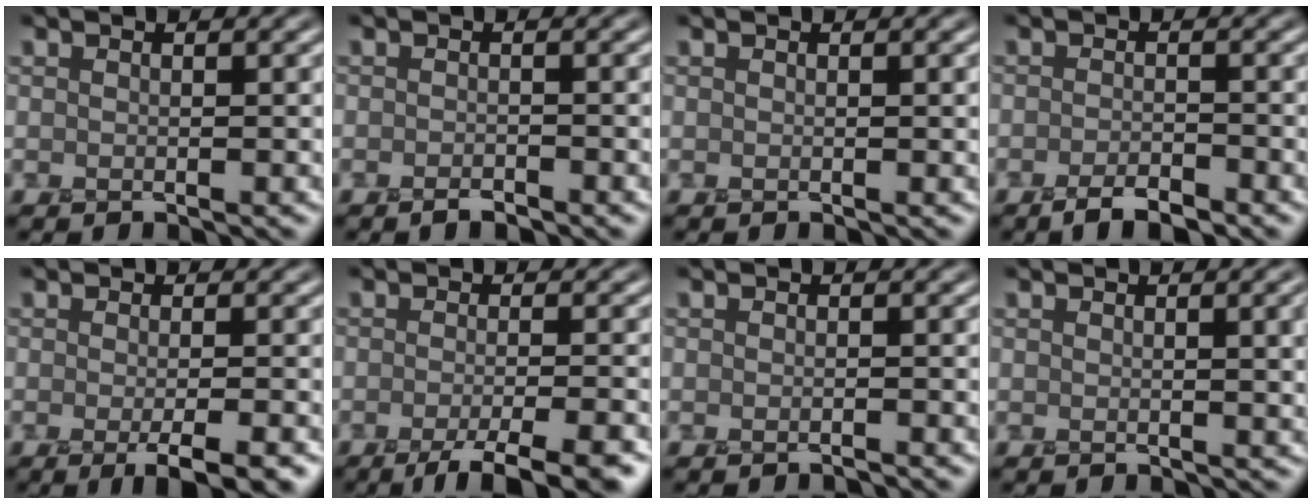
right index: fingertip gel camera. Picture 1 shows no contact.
{"total": 1.1, "force": [-1.0, 0.2, 0.2], "torque": [-0.003, -0.001, -0.017]}
{"total": 1.2, "force": [0.4, 0.3, 1.0], "torque": [-0.011, 0.000, 0.008]}
{"total": 2.3, "force": [-1.9, 0.5, 1.1], "torque": [-0.018, 0.000, -0.036]}
{"total": 3.8, "force": [-1.4, 0.8, 3.4], "torque": [-0.038, -0.003, -0.021]}
{"total": 5.6, "force": [-3.7, 1.1, 4.0], "torque": [-0.045, -0.001, -0.059]}
{"total": 0.8, "force": [-0.8, 0.0, 0.2], "torque": [-0.004, -0.008, -0.014]}
{"total": 4.2, "force": [1.0, 1.7, 3.7], "torque": [-0.028, 0.005, 0.016]}